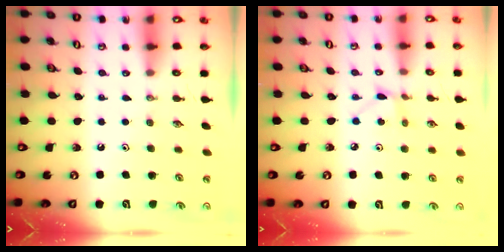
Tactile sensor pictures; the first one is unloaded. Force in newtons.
{"total": 3.5, "press": 3.5, "slide": 0.4}